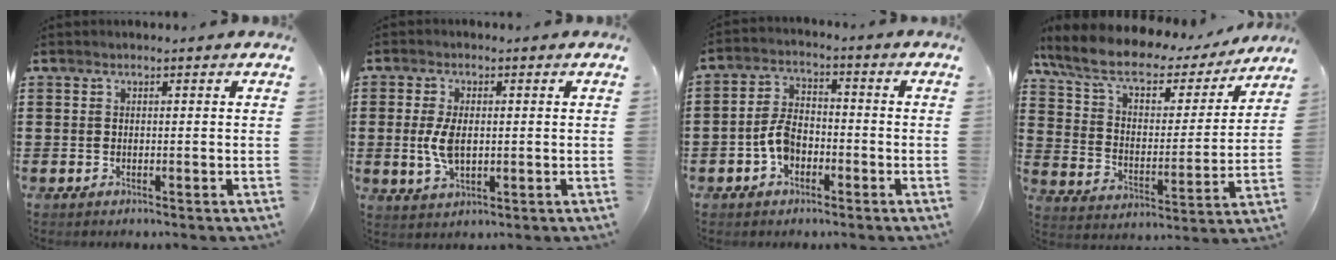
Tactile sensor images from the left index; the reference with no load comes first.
{"total": 5.3, "force": [0.1, 2.8, 4.6], "torque": [-0.110, 0.001, -0.004]}
{"total": 5.4, "force": [-2.3, 3.4, 3.5], "torque": [-0.085, 0.007, -0.048]}
{"total": 8.4, "force": [5.7, 3.7, 4.9], "torque": [-0.116, -0.027, 0.097]}